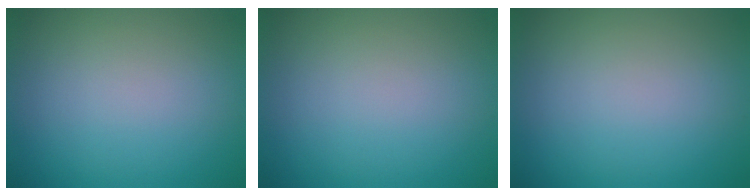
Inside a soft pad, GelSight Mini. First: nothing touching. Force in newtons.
{"total": 0.0}
{"total": 0.0}